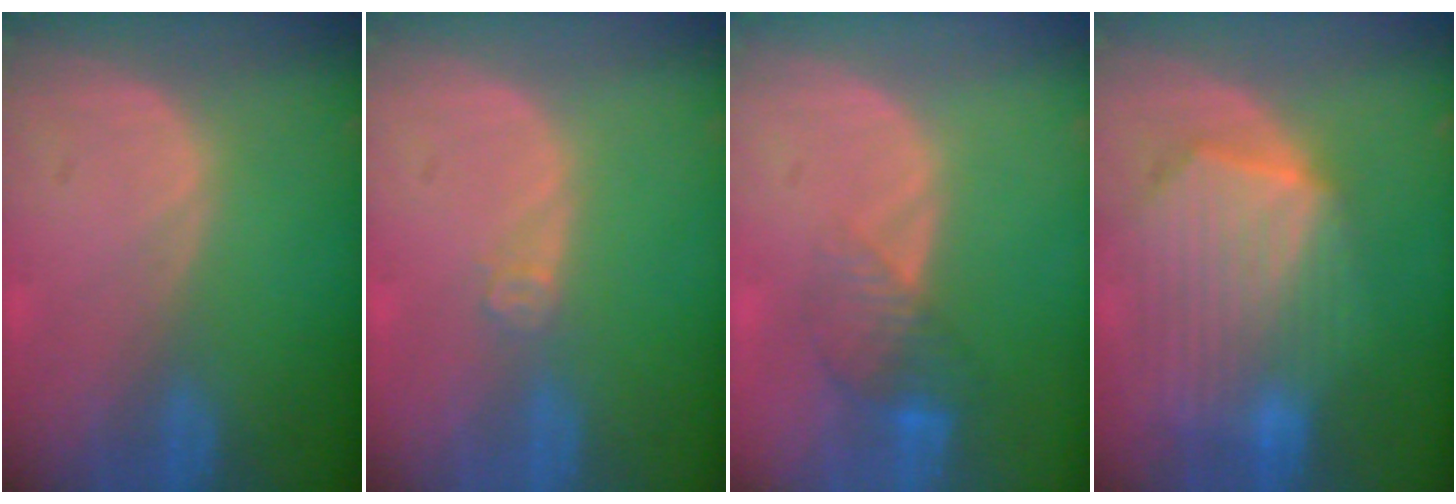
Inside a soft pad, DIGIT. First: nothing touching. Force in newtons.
{"total": 1.7, "press": 1.4, "slide": 1.0}
{"total": 4.3, "press": 3.8, "slide": 2.1}
{"total": 10.4, "press": 9.0, "slide": 5.2}